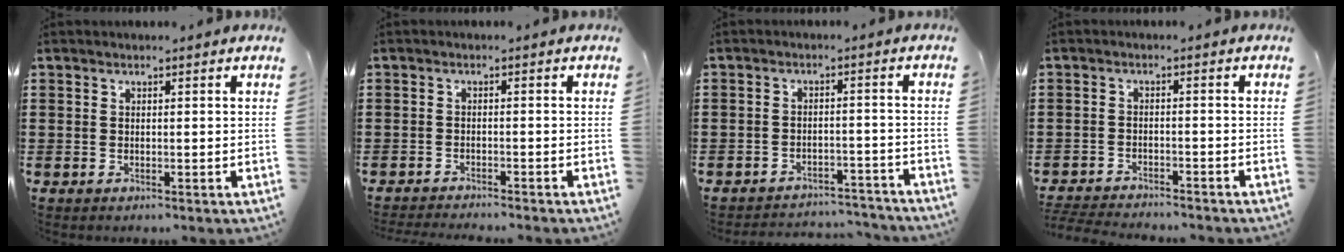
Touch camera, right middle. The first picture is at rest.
{"total": 1.7, "force": [-1.7, -0.1, 0.0], "torque": [-0.004, 0.002, -0.035]}
{"total": 3.7, "force": [-3.6, 0.4, -0.2], "torque": [-0.003, 0.002, -0.079]}
{"total": 3.3, "force": [-3.2, 0.2, 0.3], "torque": [-0.015, -0.003, -0.071]}